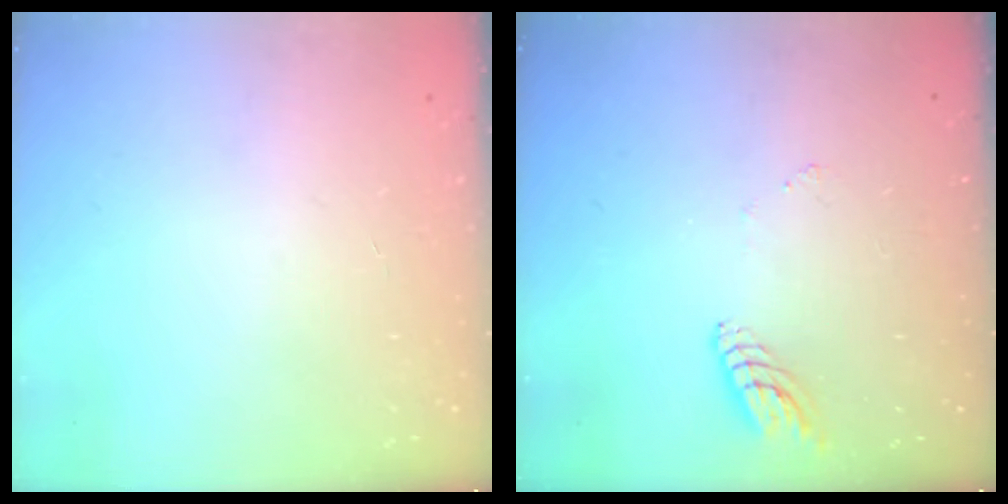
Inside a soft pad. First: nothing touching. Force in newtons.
{"total": 6.8, "press": 6.8, "slide": 0.5}